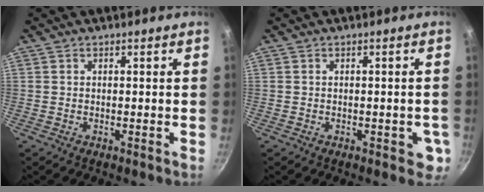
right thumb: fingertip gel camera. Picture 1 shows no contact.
{"total": 3.4, "force": [-1.0, 2.0, 2.6], "torque": [-0.013, 0.004, -0.011]}